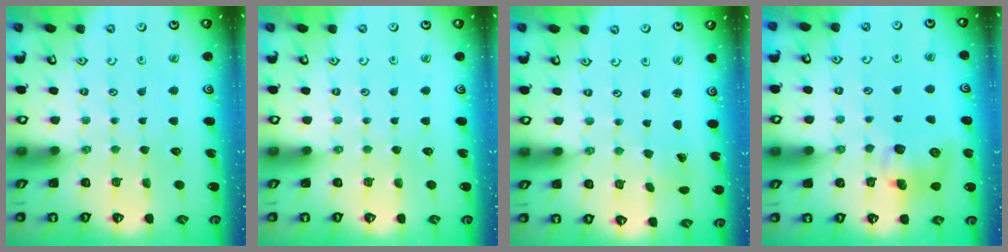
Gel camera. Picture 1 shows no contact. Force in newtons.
{"total": 0.0}
{"total": 0.0}
{"total": 9.4, "press": 9.3, "slide": 1.0}